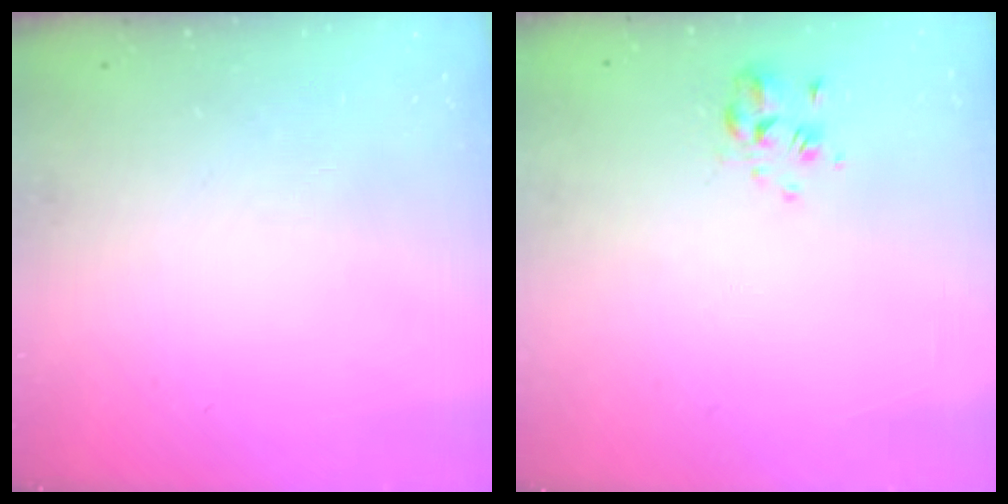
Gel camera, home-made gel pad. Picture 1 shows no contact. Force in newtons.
{"total": 2.0, "press": 1.7, "slide": 0.9}